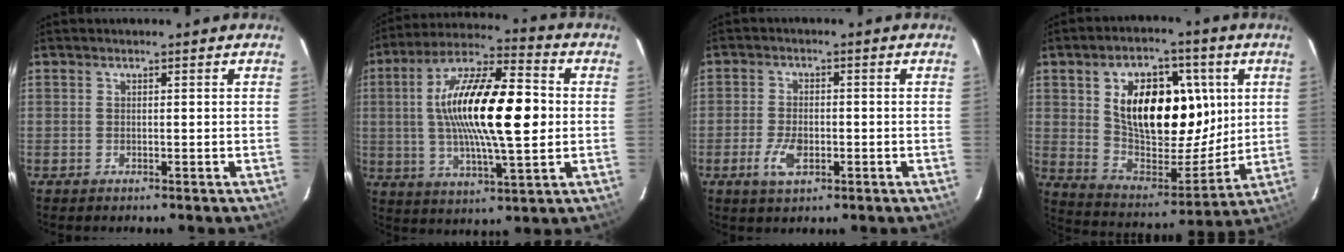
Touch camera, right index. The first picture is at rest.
{"total": 20.6, "force": [1.1, 5.7, 19.7], "torque": [-0.360, 0.015, 0.013]}
{"total": 5.5, "force": [-2.2, 2.9, 4.1], "torque": [-0.092, -0.006, -0.038]}
{"total": 20.4, "force": [5.5, 11.9, 15.7], "torque": [-0.273, 0.010, 0.107]}